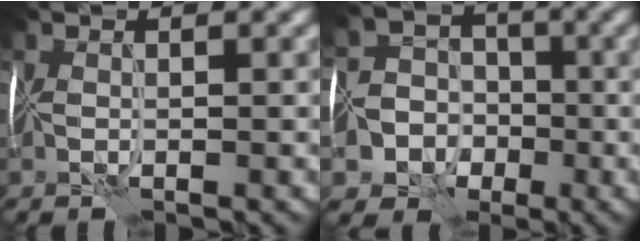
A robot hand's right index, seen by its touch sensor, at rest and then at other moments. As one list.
[{"total": 10.7, "force": [-3.8, 9.7, 2.5], "torque": [-0.045, -0.020, -0.092]}]